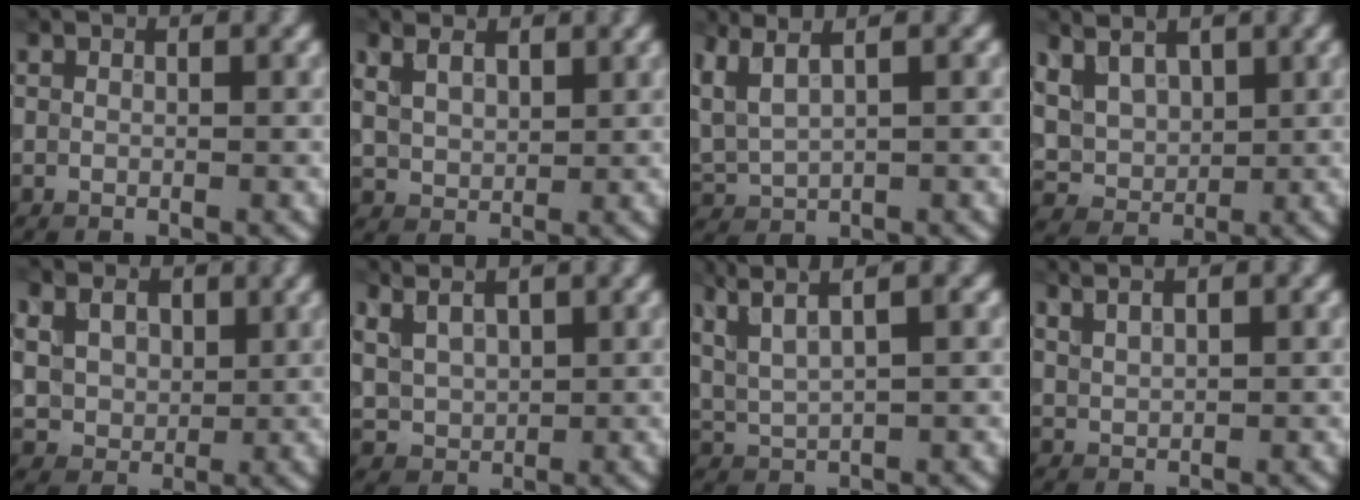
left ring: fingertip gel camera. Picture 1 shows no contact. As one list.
[{"total": 3.5, "force": [1.9, 2.2, 2.0], "torque": [-0.051, 0.004, 0.037]}, {"total": 3.8, "force": [2.4, 1.3, 2.7], "torque": [-0.070, 0.014, 0.052]}, {"total": 5.1, "force": [2.7, 3.5, 2.5], "torque": [-0.074, -0.001, 0.059]}, {"total": 4.7, "force": [1.9, 3.8, 2.0], "torque": [-0.069, -0.005, 0.035]}, {"total": 3.8, "force": [2.2, 2.3, 2.0], "torque": [-0.054, 0.011, 0.043]}, {"total": 5.0, "force": [3.2, 1.0, 3.7], "torque": [-0.080, 0.011, 0.062]}, {"total": 2.6, "force": [2.0, 0.9, 1.5], "torque": [-0.016, 0.010, 0.023]}]